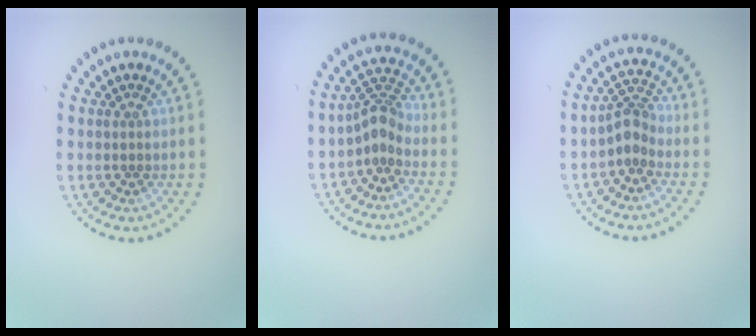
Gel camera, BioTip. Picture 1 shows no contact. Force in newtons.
{"total": 2.6, "press": 1.9, "slide": 1.8}
{"total": 2.4, "press": 1.8, "slide": 1.6}